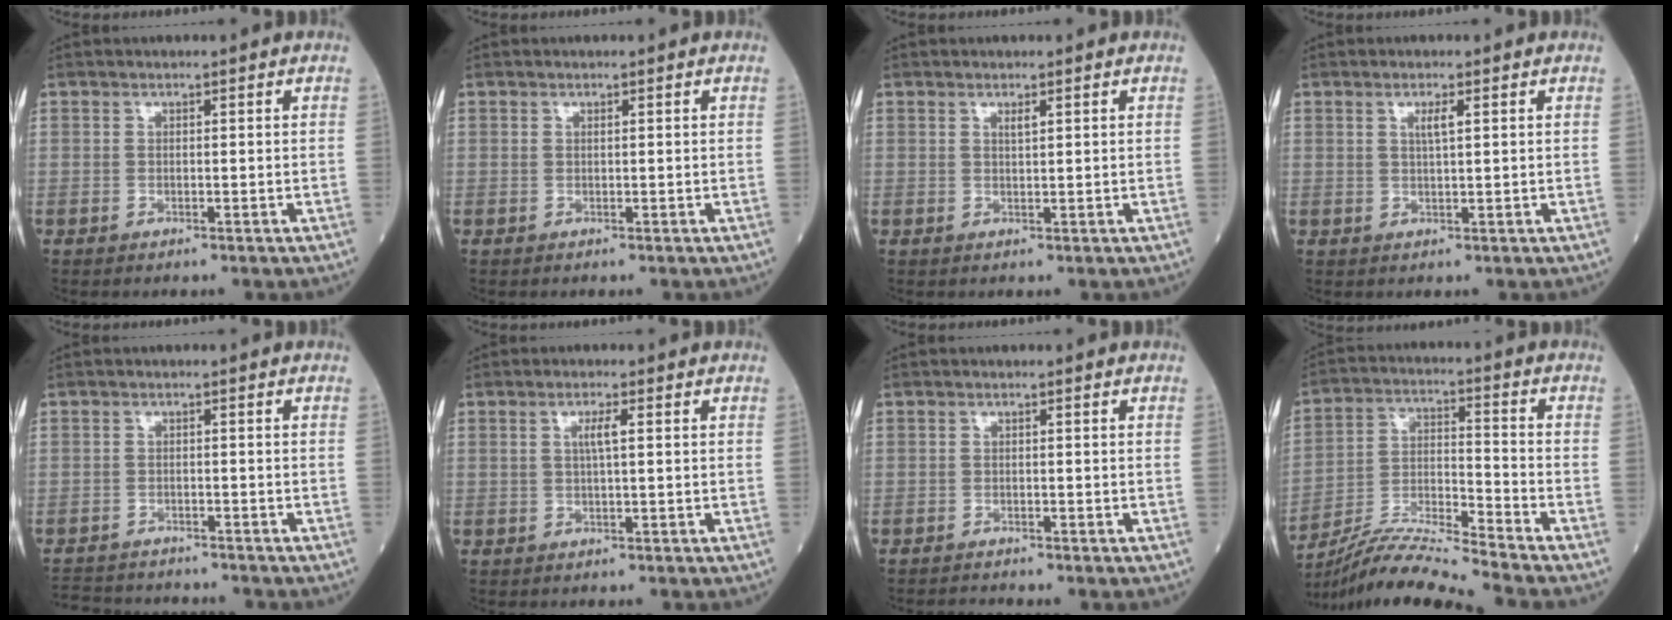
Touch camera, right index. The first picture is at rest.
{"total": 0.0}
{"total": 1.0, "force": [0.6, 0.1, 0.8], "torque": [-0.018, -0.003, 0.012]}
{"total": 2.0, "force": [0.8, 0.1, 1.8], "torque": [-0.037, -0.001, 0.014]}
{"total": 8.1, "force": [-7.7, 2.0, 1.7], "torque": [-0.030, 0.000, -0.114]}
{"total": 2.3, "force": [0.5, 0.1, 2.3], "torque": [-0.044, 0.000, 0.008]}
{"total": 1.3, "force": [-1.3, -0.2, -0.3], "torque": [0.003, -0.007, -0.022]}
{"total": 12.3, "force": [-11.5, -2.5, 3.4], "torque": [-0.066, 0.003, -0.214]}